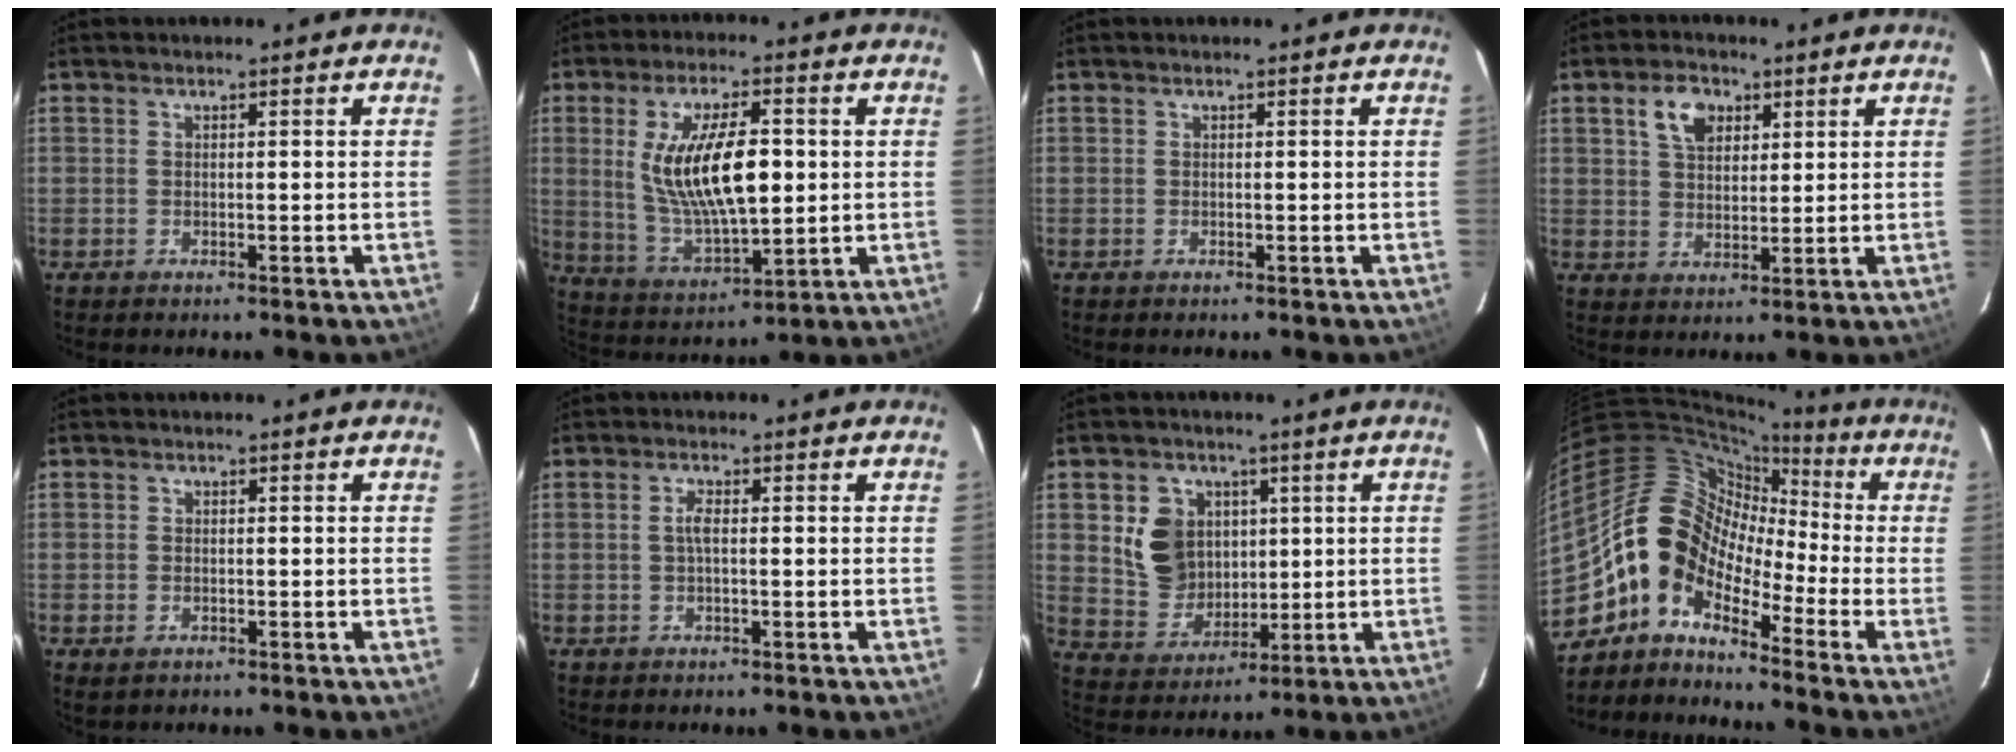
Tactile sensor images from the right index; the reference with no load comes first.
{"total": 16.0, "force": [1.9, 5.9, 14.7], "torque": [-0.276, -0.006, 0.048]}
{"total": 0.0}
{"total": 6.4, "force": [3.0, 4.1, 3.9], "torque": [-0.067, 0.017, 0.054]}
{"total": 1.7, "force": [-0.9, 1.3, 0.7], "torque": [-0.014, -0.003, -0.015]}
{"total": 1.7, "force": [-0.1, 0.4, 1.6], "torque": [-0.034, 0.003, -0.004]}
{"total": 10.1, "force": [2.5, 8.6, 4.6], "torque": [-0.107, 0.014, 0.065]}
{"total": 10.1, "force": [-5.6, 6.8, 5.0], "torque": [-0.083, 0.036, -0.135]}